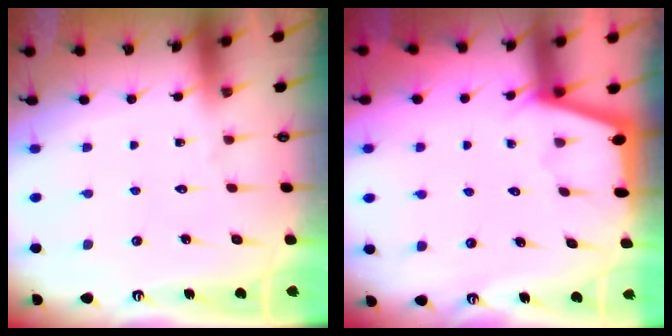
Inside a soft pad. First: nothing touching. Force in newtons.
{"total": 1.8, "press": 1.8, "slide": 0.4}